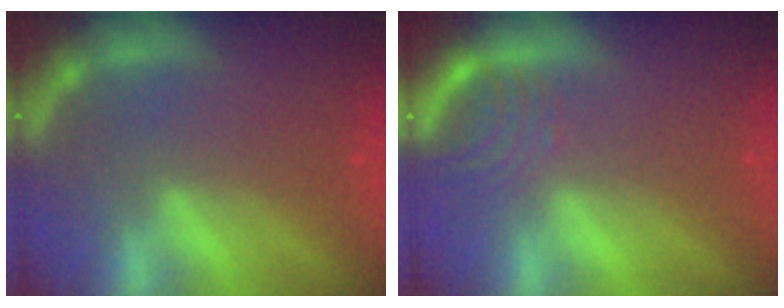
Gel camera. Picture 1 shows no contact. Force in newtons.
{"total": 3.0}